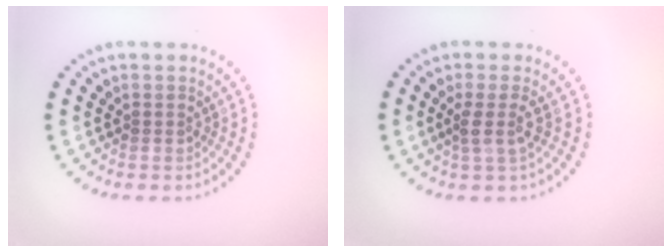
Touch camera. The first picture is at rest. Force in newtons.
{"total": 1.8, "press": 1.3, "slide": 1.3}